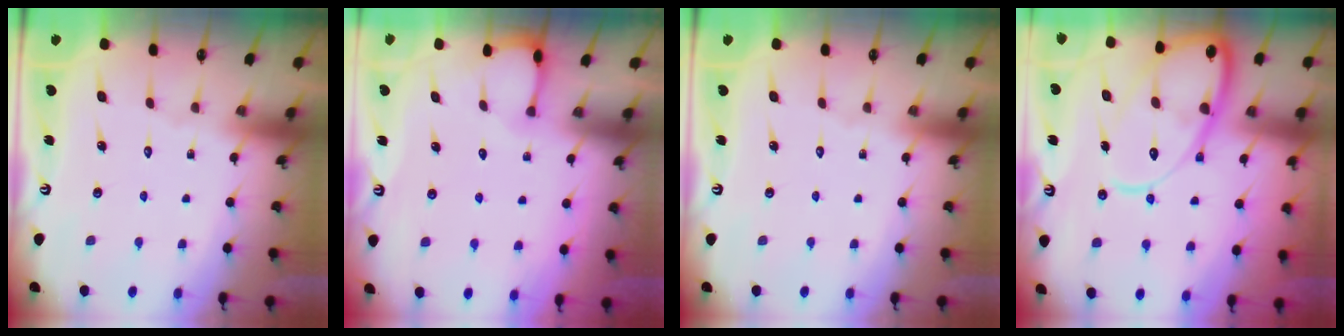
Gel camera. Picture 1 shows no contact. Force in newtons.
{"total": 3.3, "press": 3.3, "slide": 0.4}
{"total": 0.0}
{"total": 17.0, "press": 16.9, "slide": 1.8}